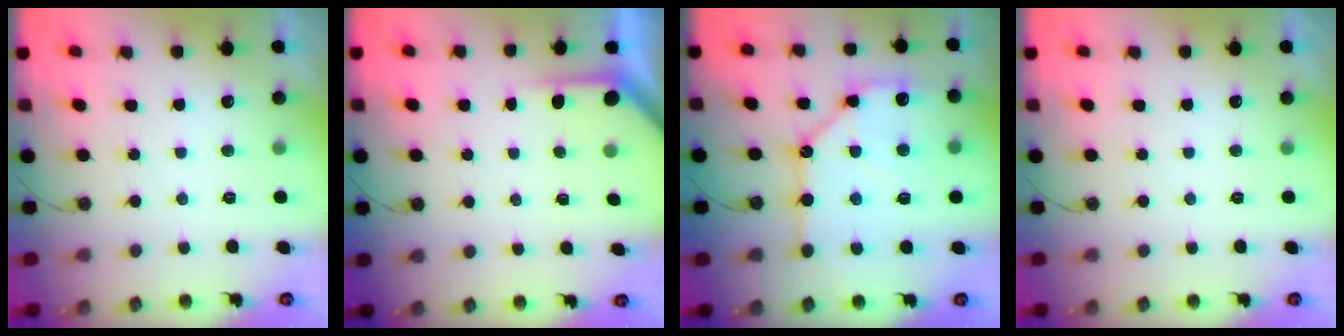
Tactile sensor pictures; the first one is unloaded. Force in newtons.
{"total": 2.2, "press": 2.2, "slide": 0.3}
{"total": 13.3, "press": 13.2, "slide": 1.7}
{"total": 0.0}